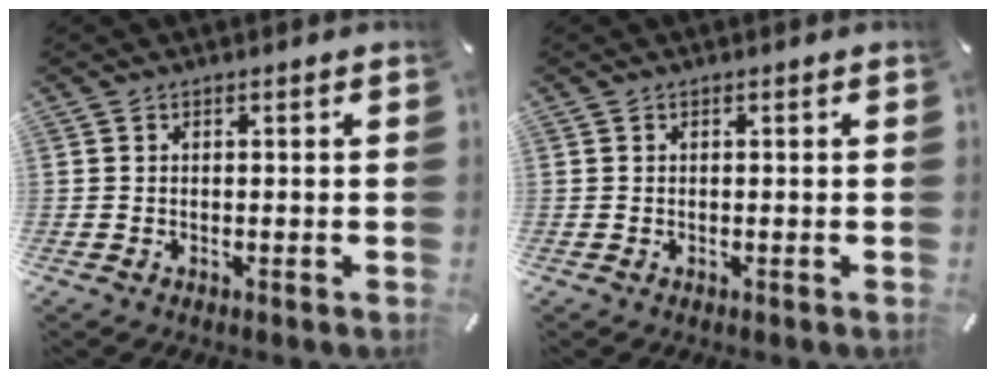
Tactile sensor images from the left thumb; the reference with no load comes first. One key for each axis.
{"total": 0.0}